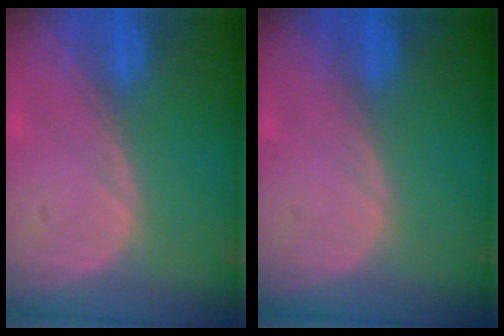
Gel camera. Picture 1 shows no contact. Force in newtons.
{"total": 0.0}